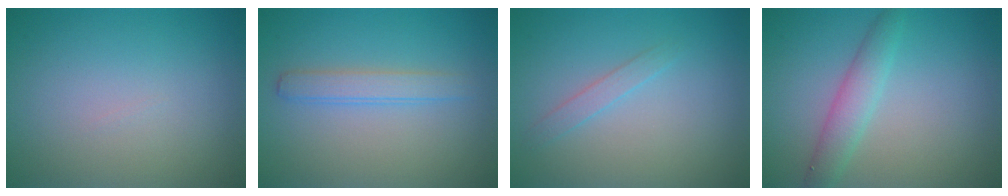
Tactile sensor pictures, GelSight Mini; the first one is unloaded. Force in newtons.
{"total": 2.1, "press": 2.1, "slide": 0.1}
{"total": 1.2, "press": 1.2, "slide": 0.1}
{"total": 2.8, "press": 2.8, "slide": 0.2}